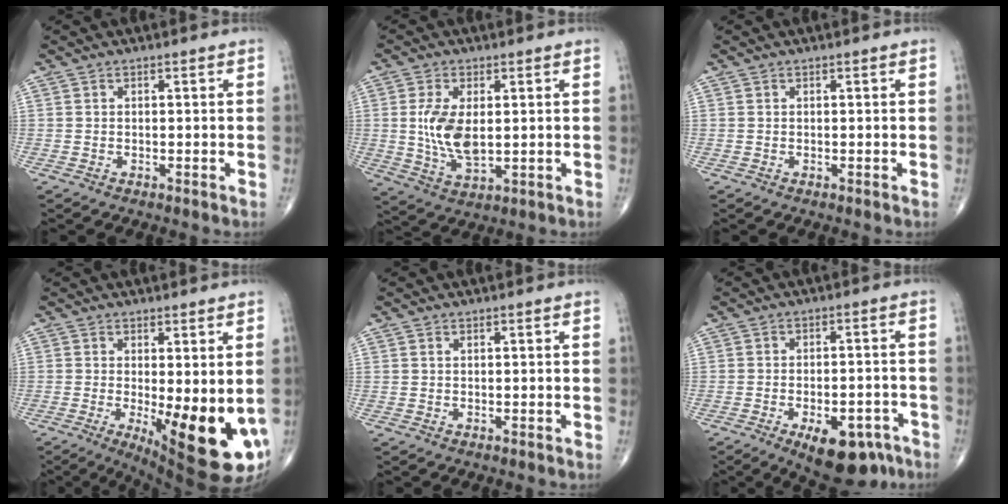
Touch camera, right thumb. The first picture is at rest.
{"total": 9.1, "force": [0.7, 4.6, 7.8], "torque": [-0.156, -0.014, 0.023]}
{"total": 0.0}
{"total": 15.9, "force": [-3.1, 5.0, 14.7], "torque": [-0.179, -0.029, -0.023]}
{"total": 0.0}
{"total": 12.5, "force": [-7.0, 5.9, 8.6], "torque": [-0.098, 0.024, -0.090]}